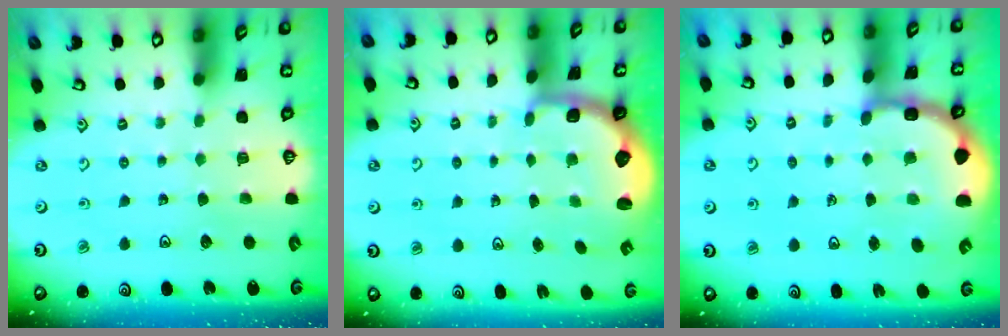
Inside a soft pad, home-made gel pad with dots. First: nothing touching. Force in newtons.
{"total": 2.9, "press": 1.8, "slide": 2.2}
{"total": 5.9, "press": 5.7, "slide": 1.3}